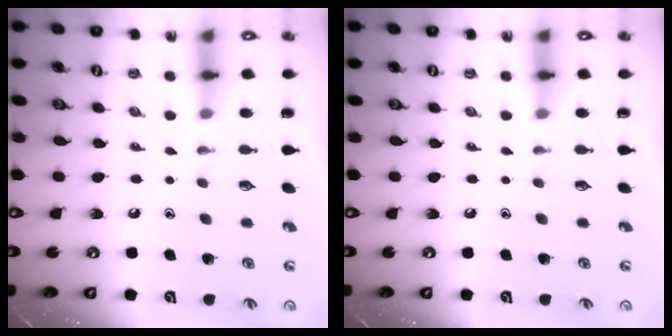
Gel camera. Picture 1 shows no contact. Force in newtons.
{"total": 0.0}